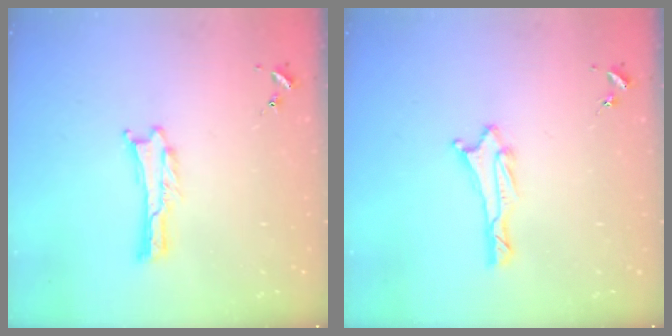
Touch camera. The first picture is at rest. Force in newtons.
{"total": 1.3, "press": 1.3, "slide": 0.1}